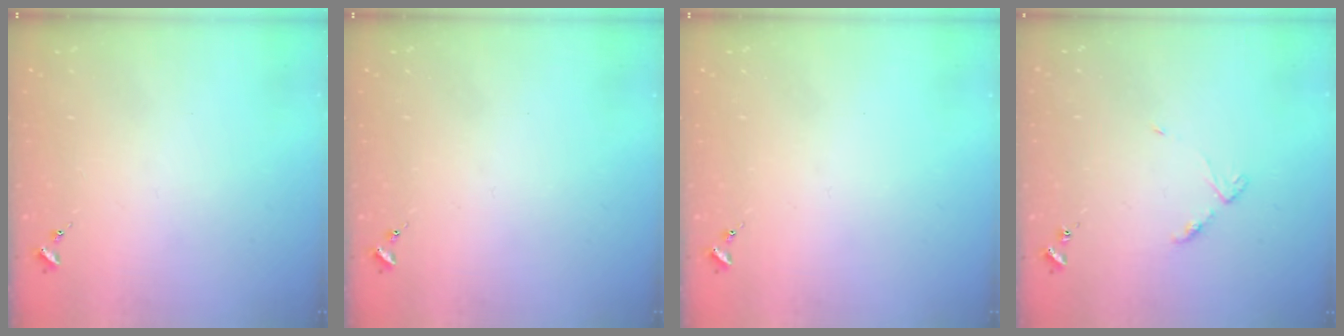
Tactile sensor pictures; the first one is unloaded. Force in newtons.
{"total": 0.0}
{"total": 0.0}
{"total": 4.4, "press": 4.3, "slide": 0.5}